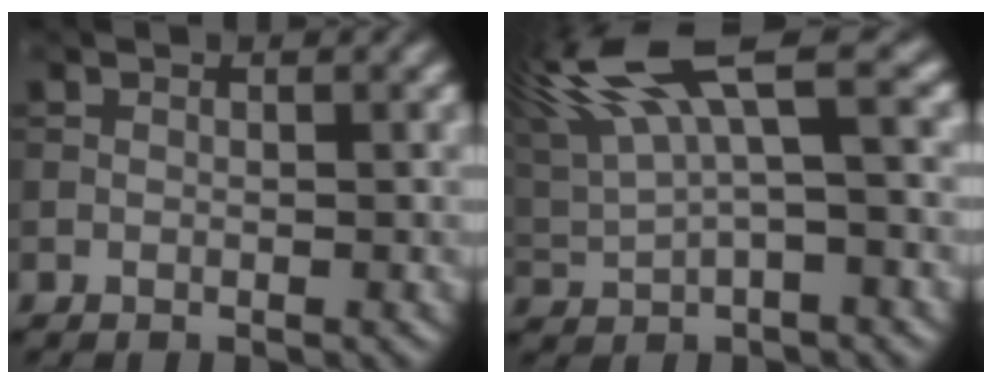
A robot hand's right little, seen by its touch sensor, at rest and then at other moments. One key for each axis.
{"total": 9.7, "fx": 4.4, "fy": 2.6, "fz": 8.2, "tx": -0.179, "ty": 0.025, "tz": 0.083}